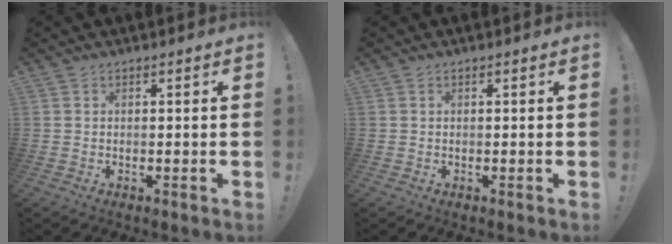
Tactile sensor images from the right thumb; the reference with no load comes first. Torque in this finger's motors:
{"motor_torque": [-0.01, 0.02, -0.10, 0.08, 0.04]}